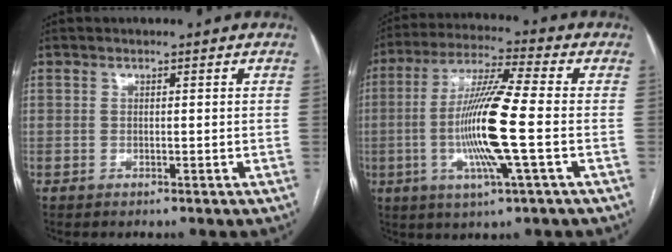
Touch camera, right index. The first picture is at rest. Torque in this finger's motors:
{"motor_torque": [2.14, 0.00, 1.05, 0.21]}